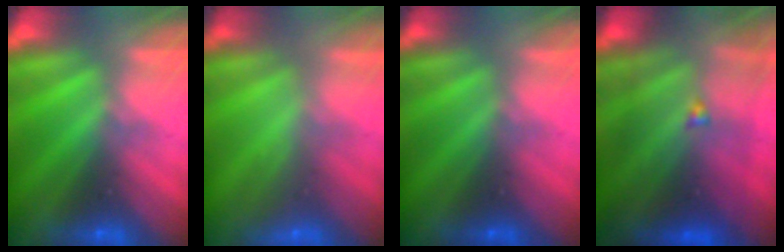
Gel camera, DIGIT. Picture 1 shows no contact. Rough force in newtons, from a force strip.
{"total": 2.3}
{"total": 2.4}
{"total": 7.4}